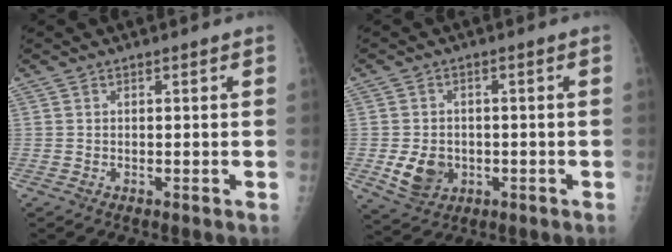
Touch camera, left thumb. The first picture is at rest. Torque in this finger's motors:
{"motor_torque": [-0.66, 0.51, 0.32, -0.17, 0.06]}